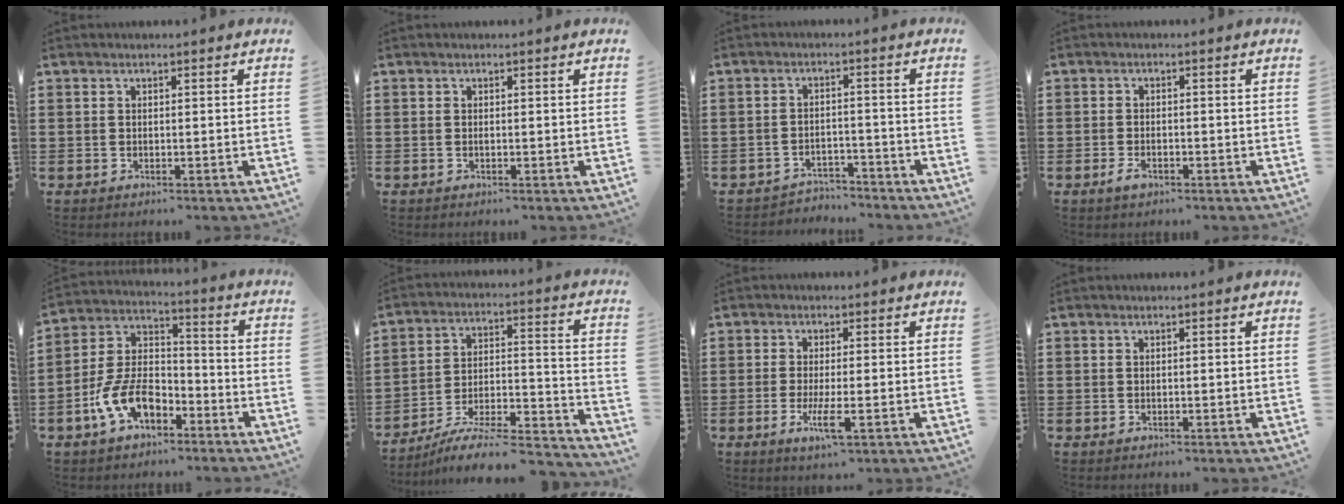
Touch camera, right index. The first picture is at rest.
{"total": 0.0}
{"total": 3.1, "force": [-3.1, 0.5, 0.0], "torque": [-0.005, 0.004, -0.065]}
{"total": 1.7, "force": [-1.0, 0.7, 1.3], "torque": [-0.033, -0.008, -0.020]}
{"total": 9.8, "force": [-5.4, 5.3, 6.2], "torque": [-0.153, 0.006, -0.107]}
{"total": 7.3, "force": [-6.3, 1.4, 3.4], "torque": [-0.056, 0.004, -0.127]}
{"total": 4.6, "force": [-1.8, 0.7, 4.3], "torque": [-0.091, -0.016, -0.035]}
{"total": 0.0}